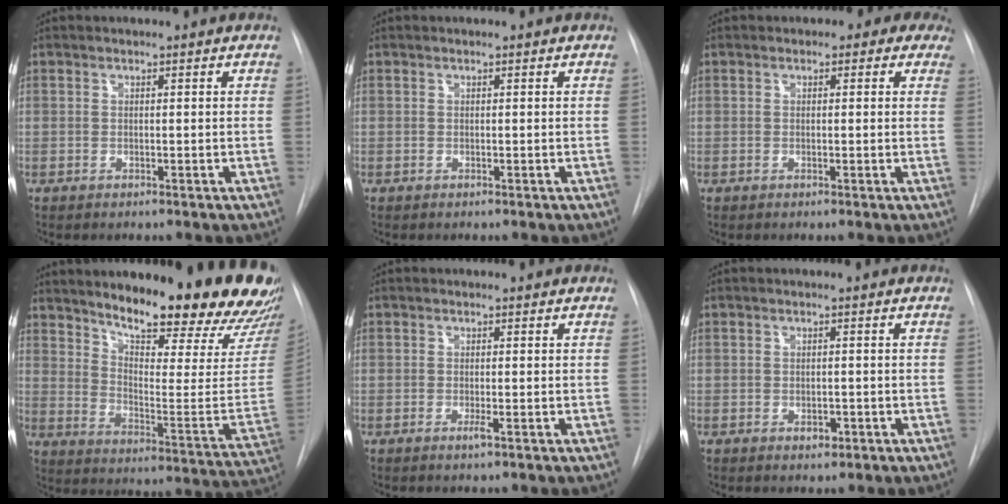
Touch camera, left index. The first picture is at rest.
{"total": 0.0}
{"total": 3.8, "force": [2.5, 2.5, 1.3], "torque": [-0.001, 0.005, 0.016]}
{"total": 25.1, "force": [21.1, 3.9, 13.1], "torque": [-0.188, -0.087, 0.269]}
{"total": 0.9, "force": [-0.4, -0.2, 0.8], "torque": [-0.017, -0.002, -0.007]}
{"total": 1.4, "force": [-0.6, 0.9, 0.9], "torque": [-0.013, 0.000, -0.004]}